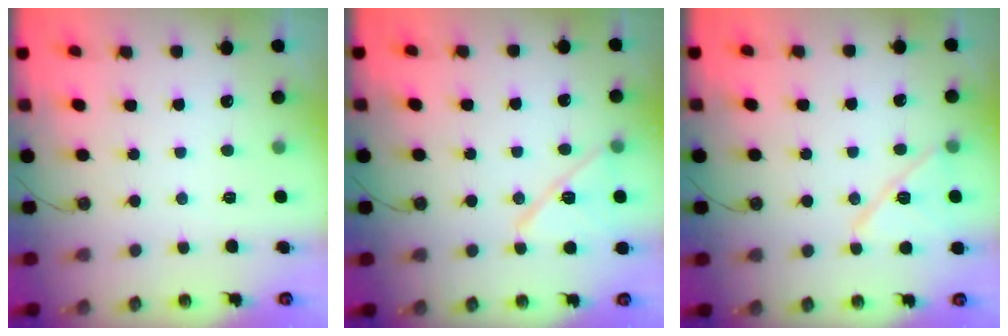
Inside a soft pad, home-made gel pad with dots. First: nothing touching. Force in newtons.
{"total": 13.3, "press": 12.7, "slide": 4.1}
{"total": 12.5, "press": 12.5, "slide": 0.6}